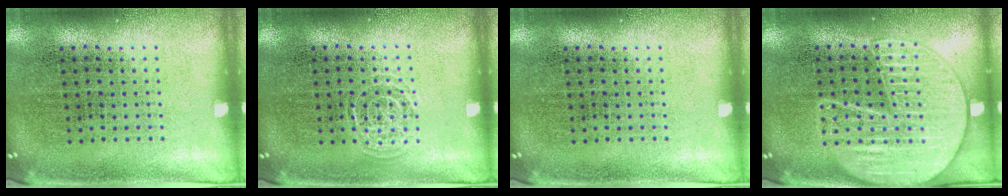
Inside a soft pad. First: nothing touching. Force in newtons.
{"total": 0.5, "press": 0.5, "slide": 0.1}
{"total": 0.0}
{"total": 2.3, "press": 2.3, "slide": 0.3}